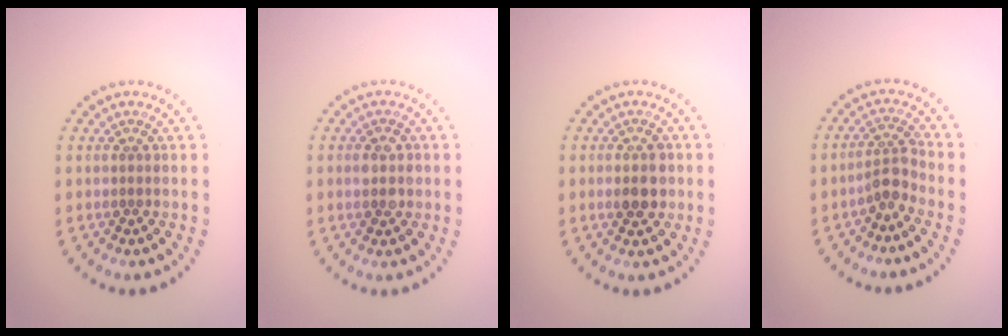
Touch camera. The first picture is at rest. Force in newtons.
{"total": 2.4, "press": 2.4, "slide": 0.1}
{"total": 3.0, "press": 3.0, "slide": 0.2}
{"total": 2.3, "press": 1.8, "slide": 1.5}